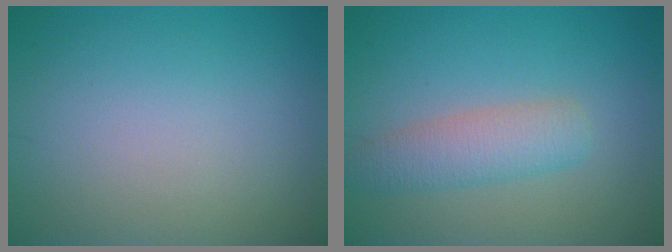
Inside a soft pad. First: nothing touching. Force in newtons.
{"total": 3.5, "press": 3.5, "slide": 0.1}